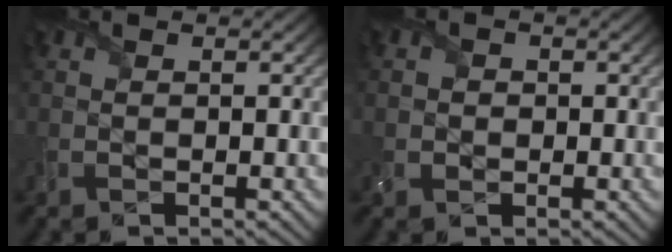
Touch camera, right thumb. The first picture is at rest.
{"total": 1.5, "force": [-0.1, 1.5, 0.4], "torque": [-0.009, -0.001, -0.002]}